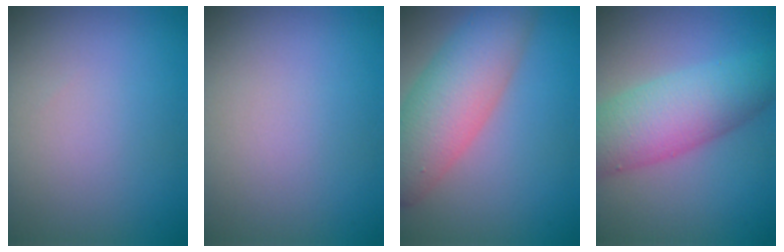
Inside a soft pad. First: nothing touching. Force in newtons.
{"total": 0.0}
{"total": 7.6, "press": 7.6, "slide": 0.4}
{"total": 7.6, "press": 7.6, "slide": 0.1}